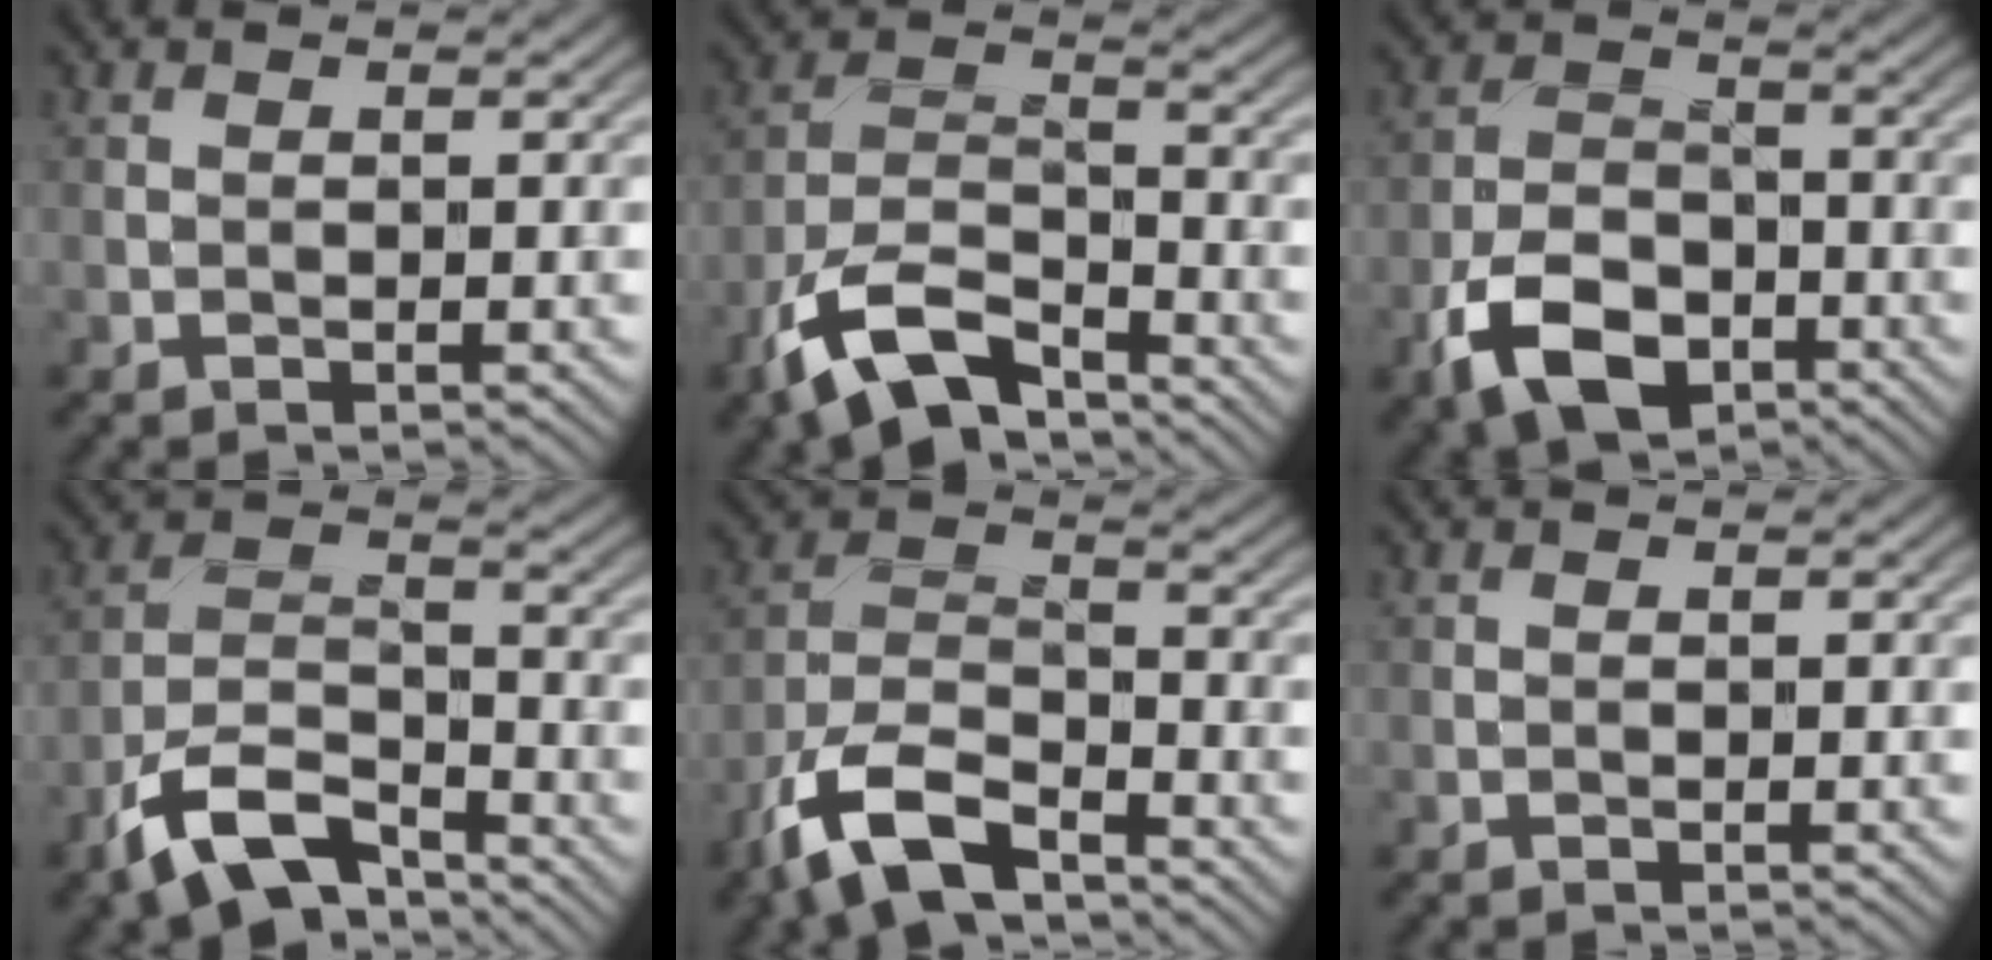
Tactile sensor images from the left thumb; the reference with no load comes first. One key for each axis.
{"total": 10.4, "fx": -7.0, "fy": 4.1, "fz": 6.5, "tx": -0.129, "ty": -0.005, "tz": -0.151}
{"total": 8.2, "fx": -4.5, "fy": 4.9, "fz": 4.9, "tx": -0.108, "ty": -0.008, "tz": -0.093}
{"total": 9.5, "fx": -6.5, "fy": 3.9, "fz": 5.8, "tx": -0.111, "ty": -0.005, "tz": -0.139}
{"total": 9.7, "fx": -6.7, "fy": 3.7, "fz": 6.0, "tx": -0.121, "ty": -0.009, "tz": -0.149}
{"total": 0.0}